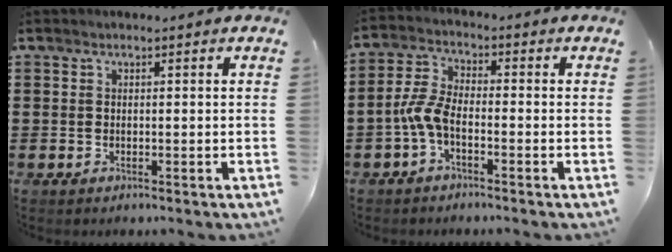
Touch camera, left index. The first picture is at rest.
{"total": 5.0, "force": [-2.4, 2.0, 4.0], "torque": [-0.103, -0.002, -0.051]}